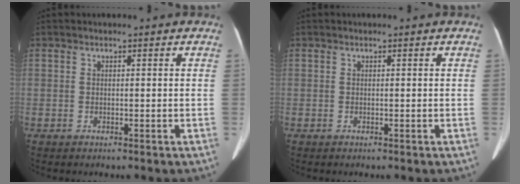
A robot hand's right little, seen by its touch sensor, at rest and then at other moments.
{"total": 0.0}